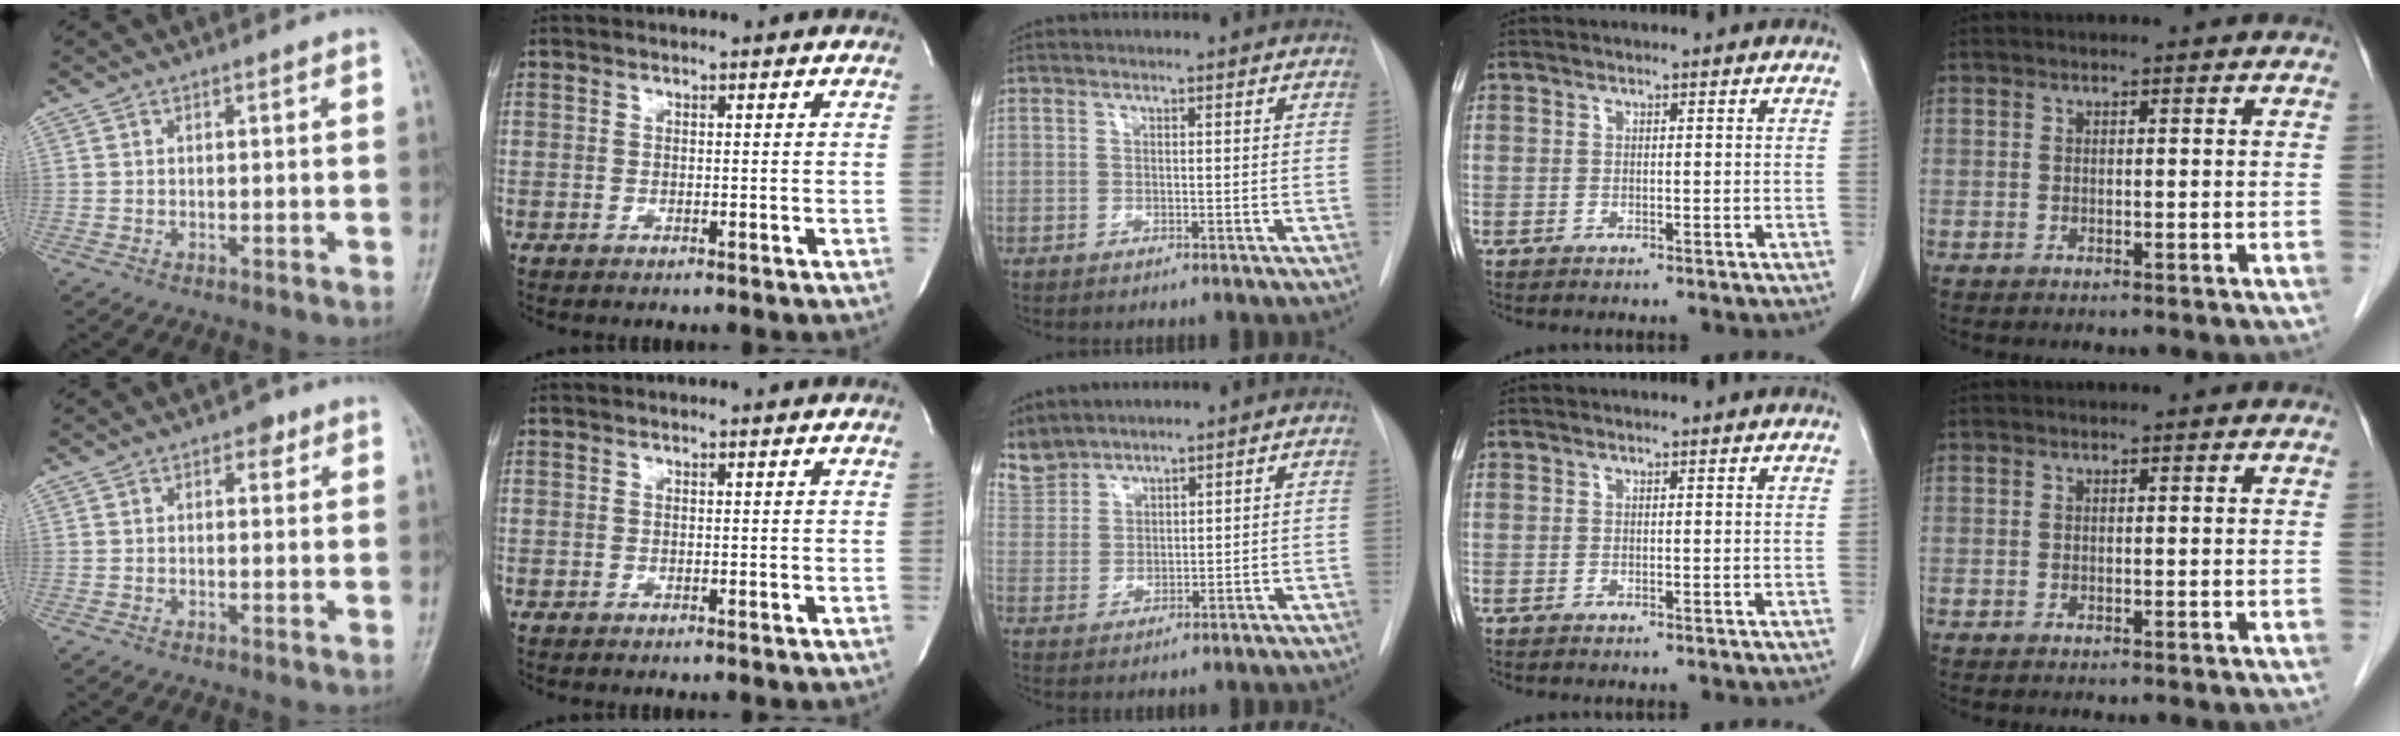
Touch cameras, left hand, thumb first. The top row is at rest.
{"thumb": {"total": 1.9, "force": [1.0, 1.3, 1.1], "torque": [0.000, -0.001, 0.009]}, "middle": {"total": 7.3, "force": [6.8, 2.3, 0.7], "torque": [-0.025, 0.011, 0.151]}}